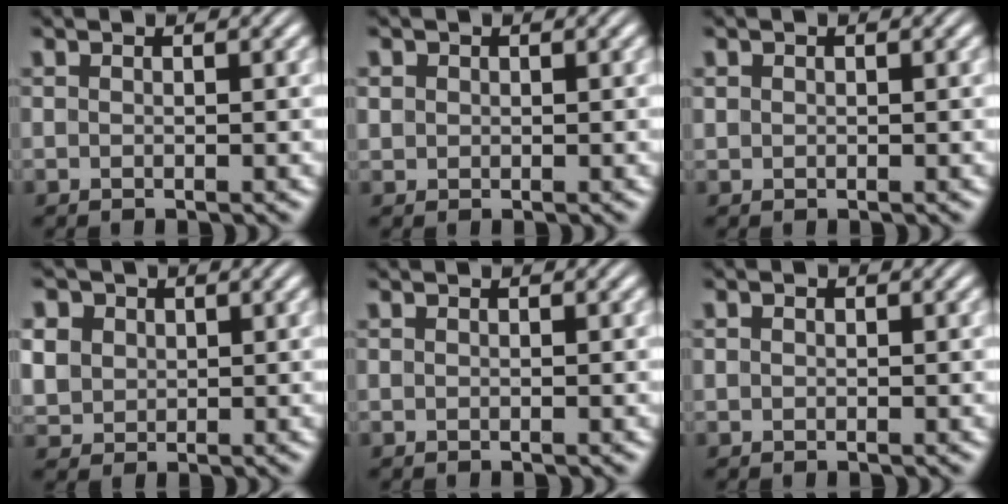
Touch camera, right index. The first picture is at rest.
{"total": 1.5, "force": [0.4, 1.4, 0.6], "torque": [-0.025, -0.004, 0.011]}
{"total": 0.7, "force": [0.2, 0.6, 0.4], "torque": [-0.014, -0.002, 0.006]}
{"total": 5.2, "force": [1.0, 4.6, 2.2], "torque": [-0.062, -0.009, 0.023]}
{"total": 0.0}
{"total": 0.6, "force": [0.0, 0.5, 0.3], "torque": [-0.007, -0.003, 0.001]}